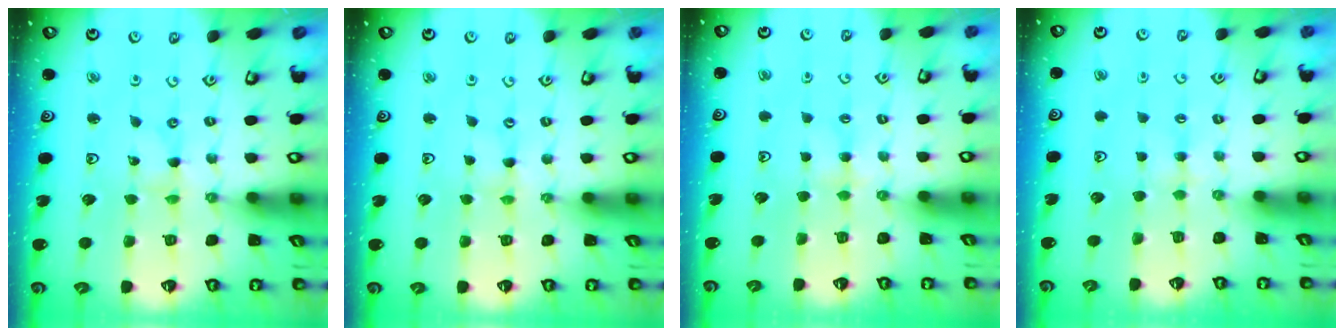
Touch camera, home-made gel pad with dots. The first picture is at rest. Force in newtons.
{"total": 0.0}
{"total": 2.7, "press": 2.7, "slide": 0.5}
{"total": 2.7, "press": 2.7, "slide": 0.6}